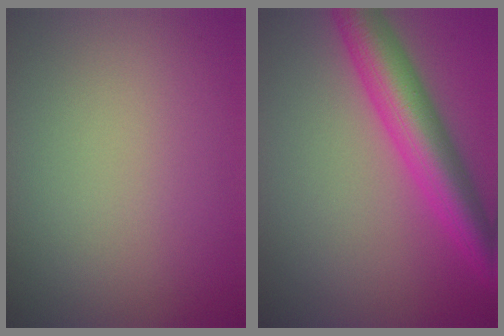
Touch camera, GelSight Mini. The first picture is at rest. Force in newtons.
{"total": 6.9, "press": 6.9, "slide": 0.2}